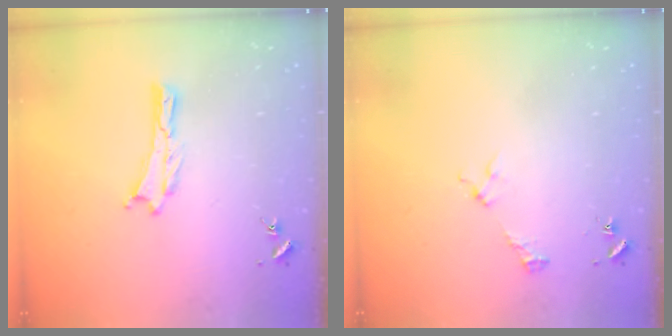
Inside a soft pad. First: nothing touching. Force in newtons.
{"total": 2.2, "press": 2.2, "slide": 0.3}